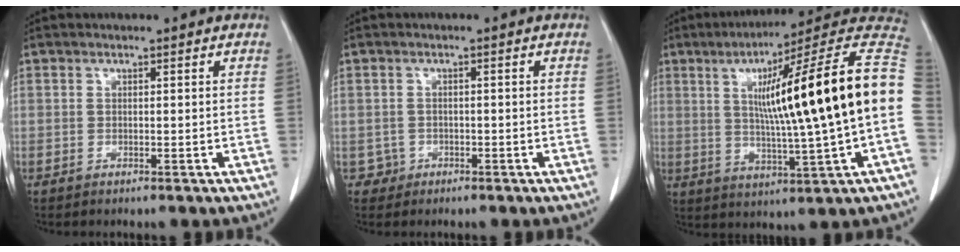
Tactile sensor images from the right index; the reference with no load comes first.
{"total": 2.1, "force": [-0.8, 1.9, -0.4], "torque": [0.015, 0.012, -0.015]}
{"total": 25.0, "force": [2.1, 0.7, 24.9], "torque": [-0.308, 0.042, 0.026]}